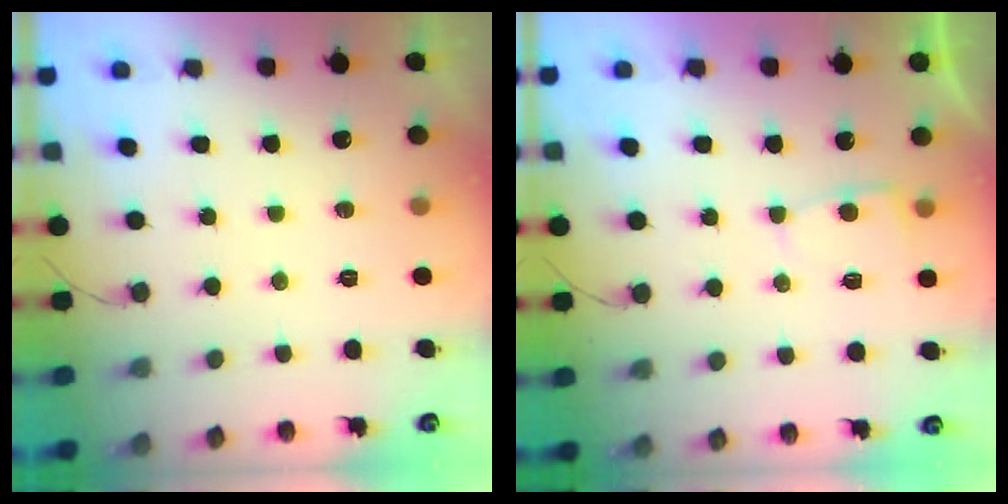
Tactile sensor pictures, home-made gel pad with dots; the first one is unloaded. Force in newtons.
{"total": 2.7, "press": 2.7, "slide": 0.4}